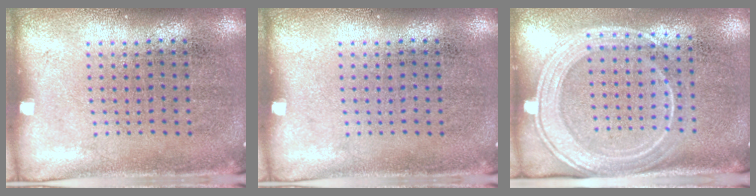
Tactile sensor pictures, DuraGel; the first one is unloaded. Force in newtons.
{"total": 0.0}
{"total": 2.1, "press": 1.8, "slide": 1.1}